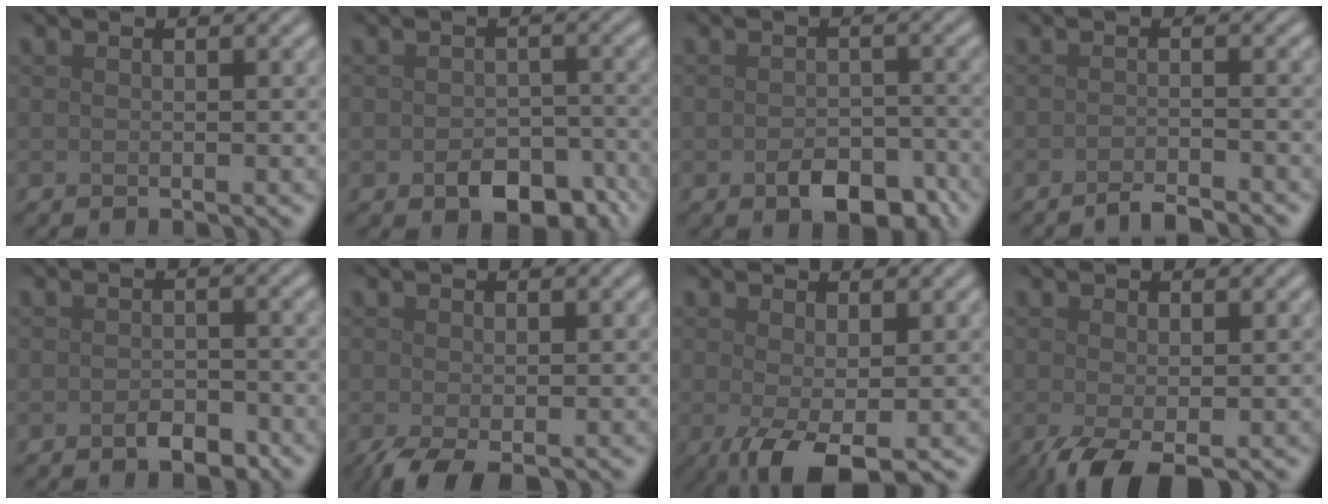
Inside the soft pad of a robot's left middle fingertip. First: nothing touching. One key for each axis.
{"total": 4.6, "fx": -2.2, "fy": 2.9, "fz": 2.8, "tx": -0.043, "ty": -0.011, "tz": -0.032}
{"total": 4.1, "fx": -2.0, "fy": 2.4, "fz": 2.7, "tx": -0.043, "ty": -0.007, "tz": -0.031}
{"total": 1.9, "fx": -1.7, "fy": 0.2, "fz": 0.9, "tx": -0.010, "ty": -0.001, "tz": -0.035}
{"total": 1.7, "fx": -1.0, "fy": 1.0, "fz": 1.0, "tx": -0.021, "ty": 0.000, "tz": -0.017}
{"total": 2.0, "fx": -0.8, "fy": 0.6, "fz": 1.7, "tx": -0.041, "ty": -0.011, "tz": -0.019}
{"total": 3.9, "fx": -0.8, "fy": 1.3, "fz": 3.6, "tx": -0.075, "ty": -0.014, "tz": -0.014}
{"total": 2.5, "fx": -0.9, "fy": 0.8, "fz": 2.2, "tx": -0.051, "ty": -0.011, "tz": -0.019}